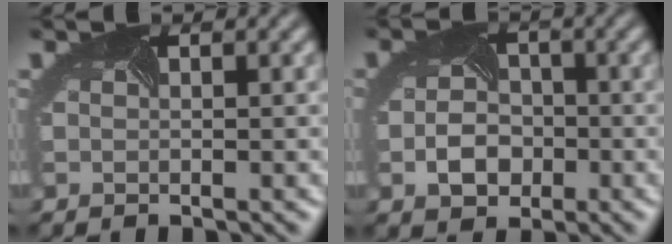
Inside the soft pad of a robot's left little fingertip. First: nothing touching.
{"total": 3.5, "force": [-1.5, 2.6, 1.8], "torque": [-0.042, -0.005, -0.022]}